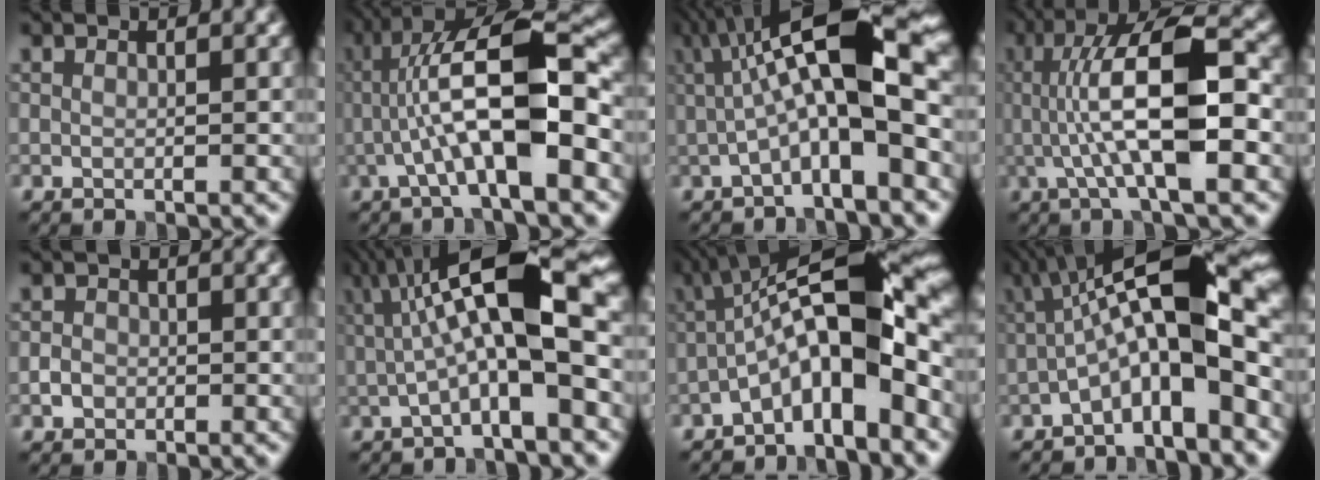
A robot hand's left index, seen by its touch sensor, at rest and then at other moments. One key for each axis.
{"total": 9.9, "fx": -1.5, "fy": 2.3, "fz": 9.6, "tx": -0.161, "ty": 0.026, "tz": -0.029}
{"total": 10.5, "fx": 1.2, "fy": 2.8, "fz": 10.1, "tx": -0.154, "ty": 0.018, "tz": 0.012}
{"total": 9.8, "fx": -0.3, "fy": 2.6, "fz": 9.4, "tx": -0.161, "ty": 0.019, "tz": -0.009}
{"total": 1.3, "fx": -0.5, "fy": 1.1, "fz": 0.4, "tx": -0.003, "ty": 0.000, "tz": -0.011}
{"total": 10.5, "fx": 1.6, "fy": 2.8, "fz": 10.0, "tx": -0.156, "ty": 0.014, "tz": 0.023}
{"total": 11.8, "fx": -2.2, "fy": 3.7, "fz": 11.0, "tx": -0.167, "ty": 0.025, "tz": -0.048}
{"total": 12.0, "fx": -0.2, "fy": 3.4, "fz": 11.5, "tx": -0.177, "ty": 0.028, "tz": -0.017}